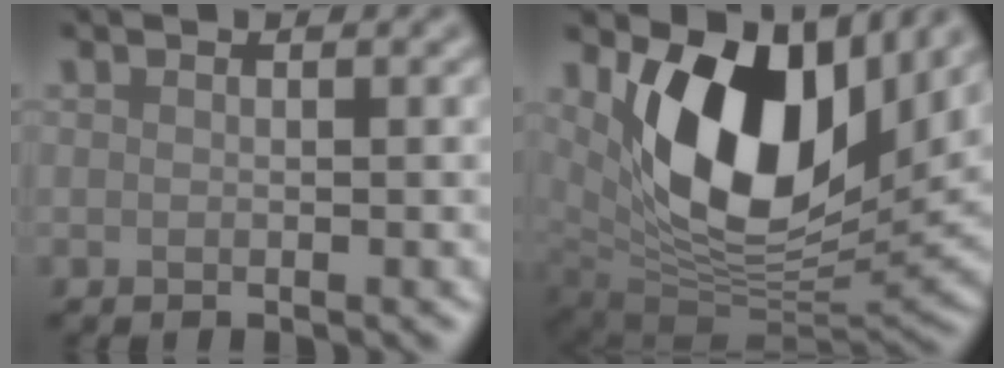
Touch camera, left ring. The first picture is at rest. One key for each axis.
{"total": 13.0, "fx": 4.3, "fy": 7.6, "fz": 9.6, "tx": -0.168, "ty": -0.021, "tz": 0.082}